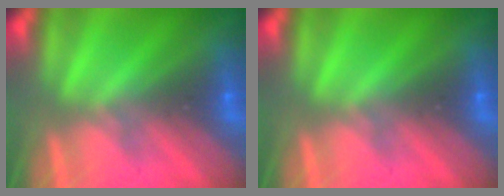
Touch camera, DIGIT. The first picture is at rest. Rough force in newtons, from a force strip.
{"total": 0.0}